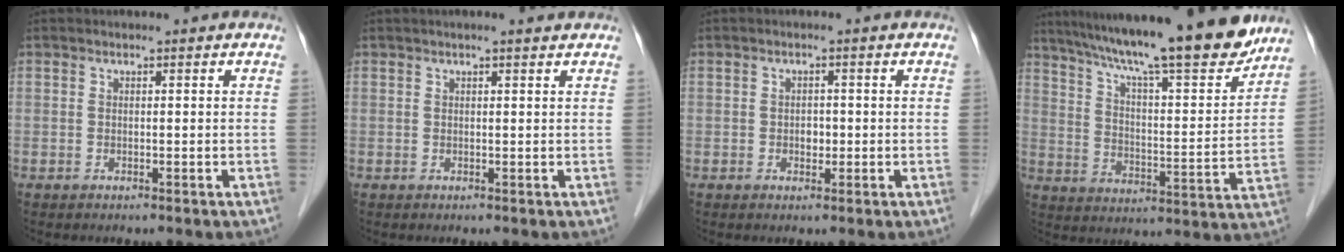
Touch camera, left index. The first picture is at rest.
{"total": 2.2, "force": [1.8, -0.1, 1.3], "torque": [-0.019, 0.015, 0.025]}
{"total": 1.5, "force": [-0.3, 1.1, 1.0], "torque": [-0.016, 0.002, -0.003]}
{"total": 22.1, "force": [18.7, 1.5, 11.8], "torque": [-0.197, -0.009, 0.278]}